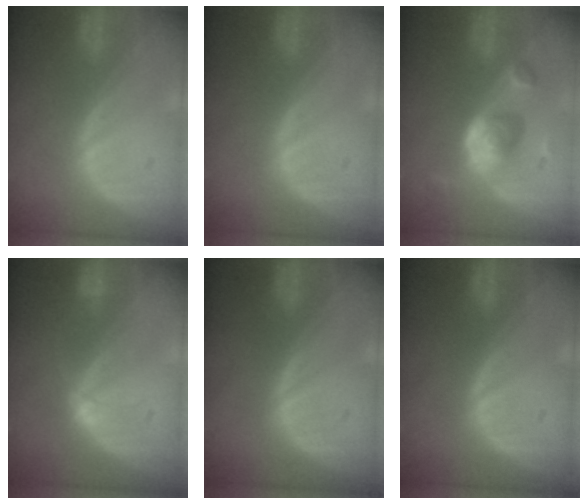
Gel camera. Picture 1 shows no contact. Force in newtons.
{"total": 0.0}
{"total": 5.5, "press": 5.3, "slide": 1.3}
{"total": 2.1, "press": 2.1, "slide": 0.2}
{"total": 0.0}
{"total": 0.0}